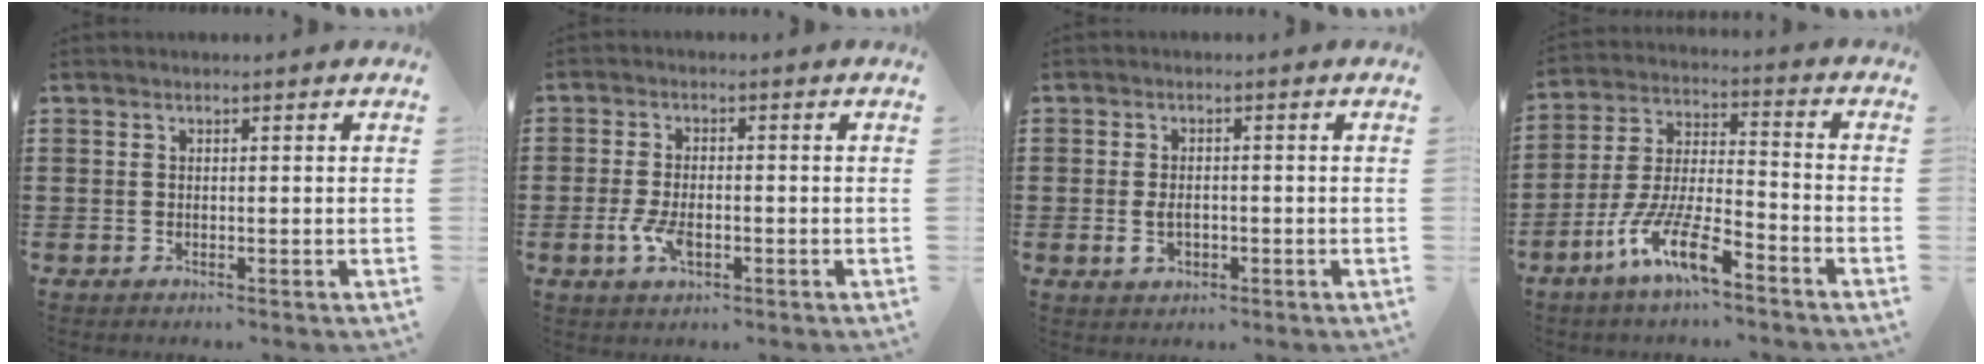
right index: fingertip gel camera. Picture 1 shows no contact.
{"total": 4.4, "force": [-1.4, 1.9, 3.8], "torque": [-0.086, -0.007, -0.027]}
{"total": 3.1, "force": [-0.7, 1.8, 2.4], "torque": [-0.056, -0.004, -0.014]}
{"total": 10.7, "force": [-7.4, 2.3, 7.4], "torque": [-0.169, 0.000, -0.146]}